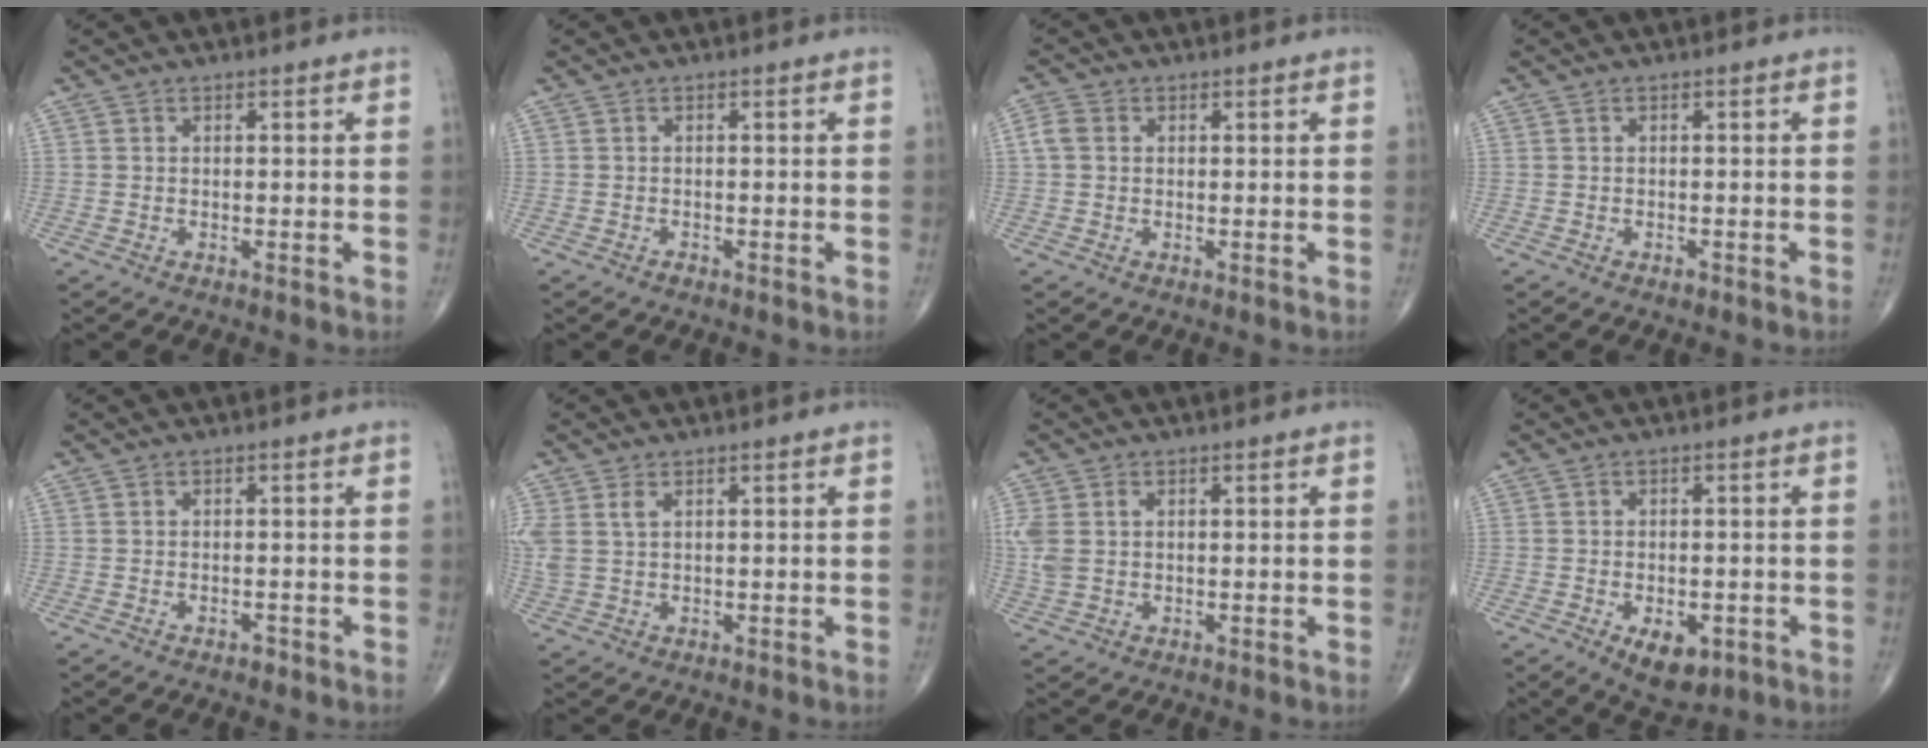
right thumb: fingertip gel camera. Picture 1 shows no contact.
{"total": 0.5, "force": [-0.4, 0.3, 0.2], "torque": [0.001, 0.000, -0.008]}
{"total": 3.0, "force": [0.4, 2.4, 1.7], "torque": [-0.042, 0.009, 0.004]}
{"total": 0.6, "force": [-0.5, 0.3, 0.3], "torque": [-0.001, 0.000, -0.008]}
{"total": 0.9, "force": [-0.7, 0.4, 0.3], "torque": [0.000, 0.001, -0.012]}
{"total": 4.3, "force": [1.6, 2.3, 3.2], "torque": [-0.090, 0.011, 0.041]}
{"total": 5.1, "force": [0.8, 3.5, 3.6], "torque": [-0.103, 0.012, 0.021]}
{"total": 6.7, "force": [-2.8, 3.7, 4.8], "torque": [-0.060, 0.002, -0.029]}